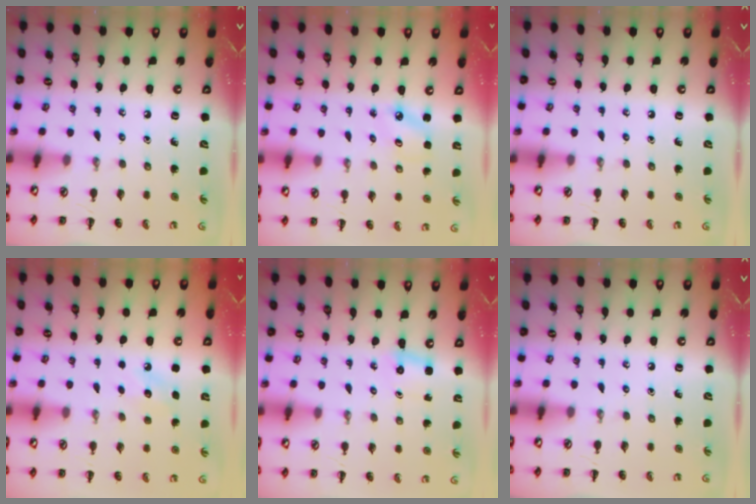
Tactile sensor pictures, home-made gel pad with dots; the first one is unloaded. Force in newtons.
{"total": 3.0, "press": 2.9, "slide": 0.6}
{"total": 0.0}
{"total": 6.3, "press": 6.1, "slide": 1.7}
{"total": 2.1, "press": 2.0, "slide": 0.6}
{"total": 0.0}